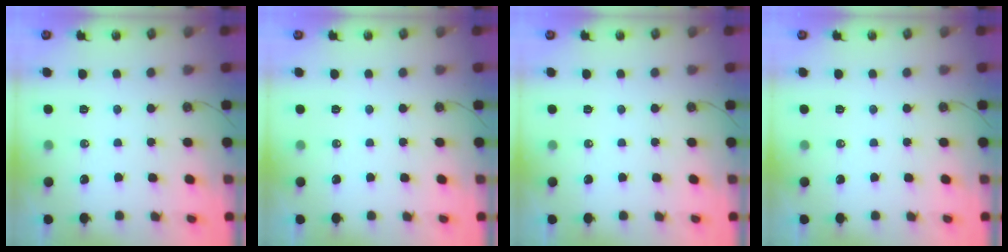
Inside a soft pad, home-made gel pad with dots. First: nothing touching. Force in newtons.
{"total": 0.0}
{"total": 0.0}
{"total": 0.0}